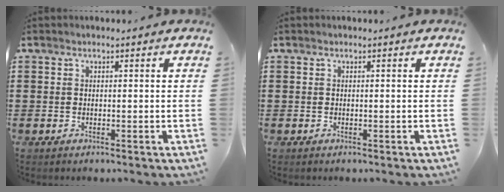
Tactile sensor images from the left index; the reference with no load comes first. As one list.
[{"total": 0.0}]